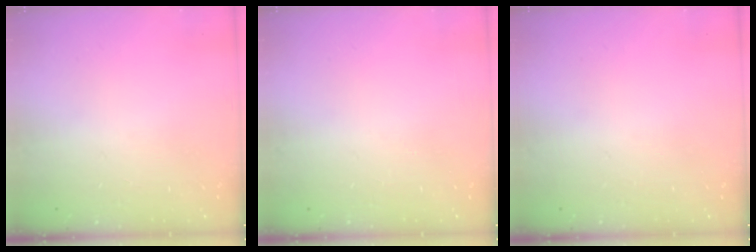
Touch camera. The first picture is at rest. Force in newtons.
{"total": 0.0}
{"total": 0.0}